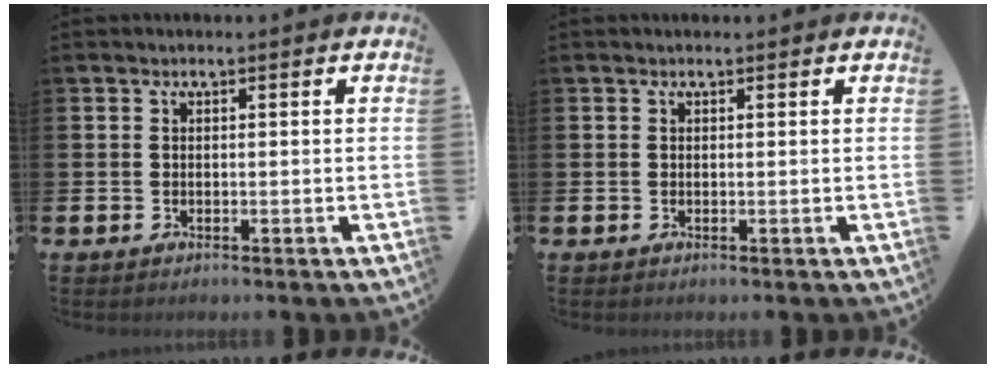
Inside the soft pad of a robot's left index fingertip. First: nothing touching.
{"total": 0.0}